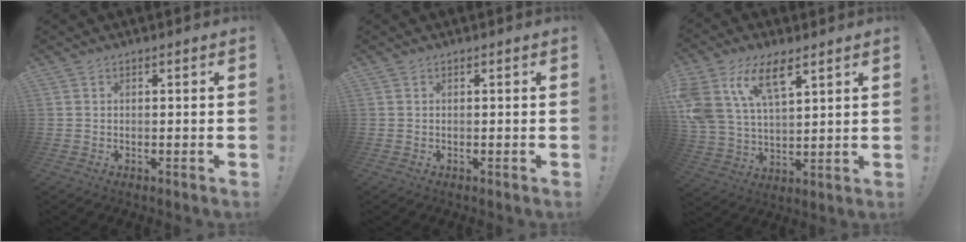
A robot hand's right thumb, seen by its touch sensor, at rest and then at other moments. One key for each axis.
{"total": 0.0}
{"total": 14.4, "fx": 8.2, "fy": 7.3, "fz": 9.2, "tx": -0.193, "ty": -0.033, "tz": 0.152}